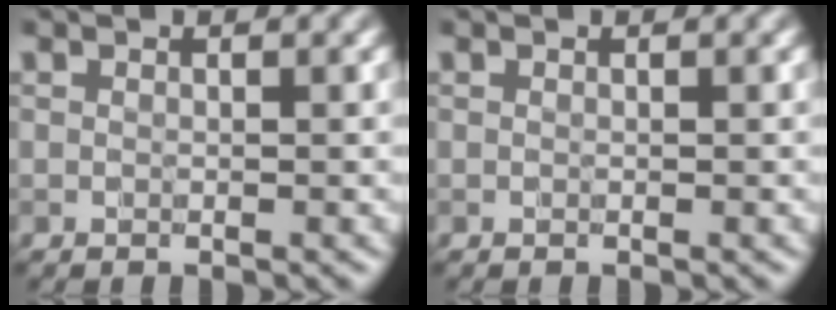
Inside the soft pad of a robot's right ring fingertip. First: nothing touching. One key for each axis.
{"total": 0.0}